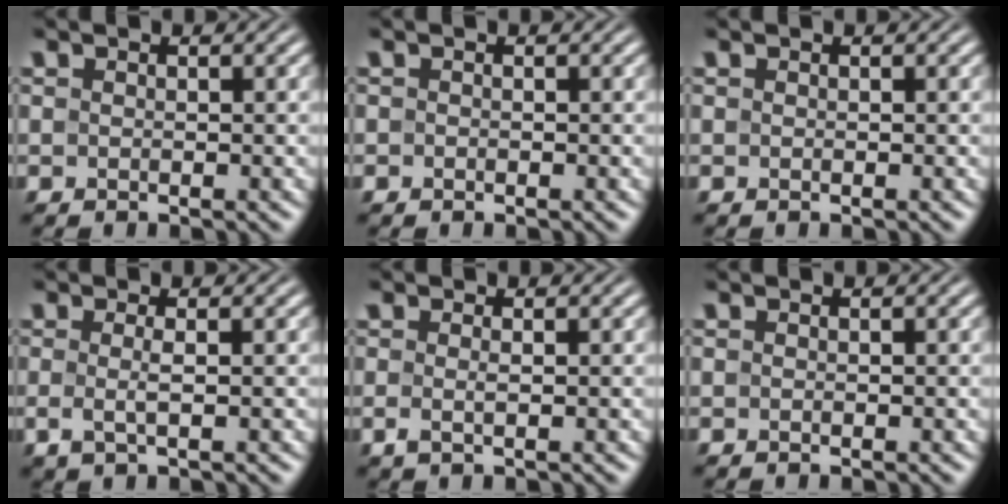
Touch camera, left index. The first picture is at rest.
{"total": 0.0}
{"total": 0.0}
{"total": 1.6, "force": [-0.1, 0.3, 1.5], "torque": [-0.033, -0.002, -0.002]}
{"total": 1.0, "force": [-0.1, 0.2, 1.0], "torque": [-0.024, -0.001, -0.001]}
{"total": 0.0}